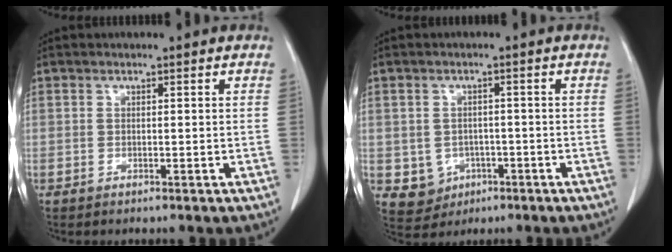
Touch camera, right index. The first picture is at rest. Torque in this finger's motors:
{"motor_torque": [-0.06, 0.02, -0.60, -0.13]}